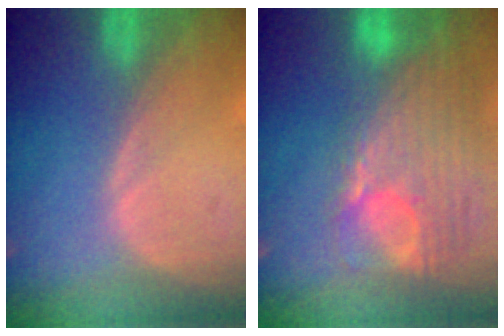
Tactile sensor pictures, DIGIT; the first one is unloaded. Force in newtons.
{"total": 12.3, "press": 10.4, "slide": 6.5}